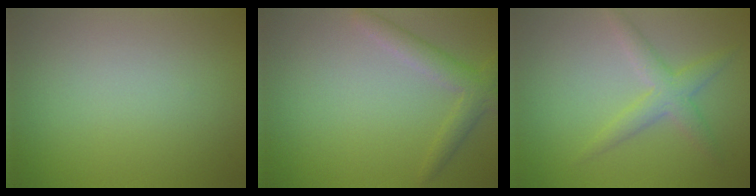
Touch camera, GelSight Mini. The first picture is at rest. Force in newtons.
{"total": 2.6, "press": 2.6, "slide": 0.1}
{"total": 2.8, "press": 2.8, "slide": 0.0}